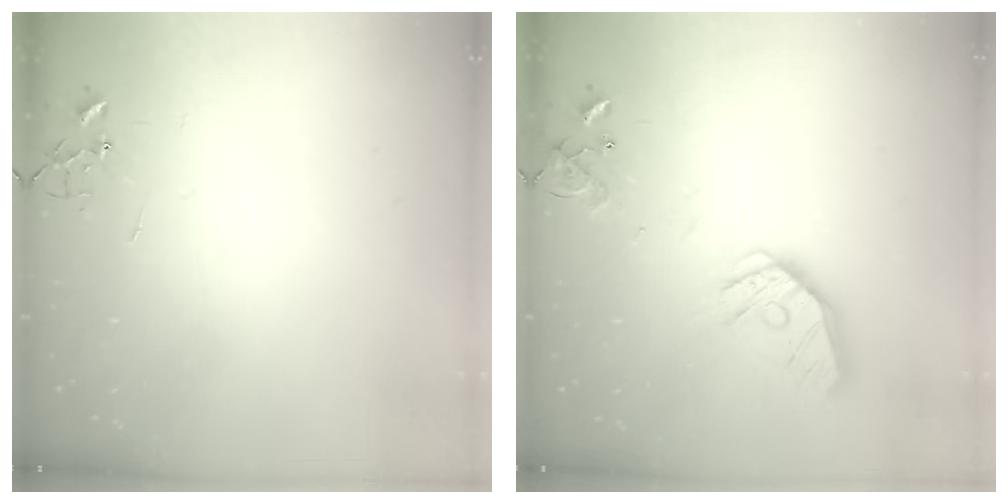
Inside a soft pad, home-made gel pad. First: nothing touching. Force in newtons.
{"total": 15.8, "press": 15.5, "slide": 2.5}